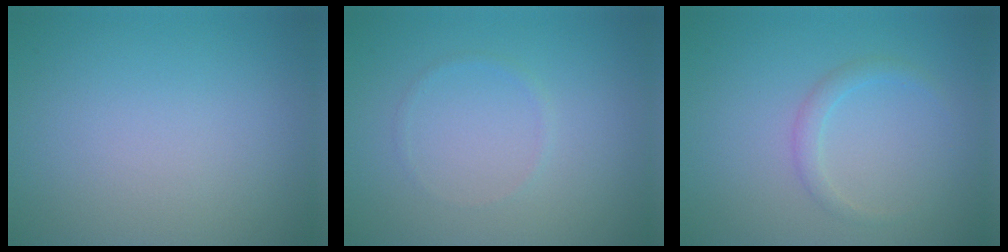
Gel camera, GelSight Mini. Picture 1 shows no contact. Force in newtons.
{"total": 0.6, "press": 0.6, "slide": 0.1}
{"total": 1.4, "press": 1.4, "slide": 0.0}